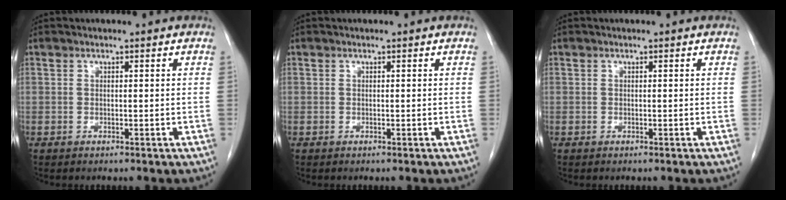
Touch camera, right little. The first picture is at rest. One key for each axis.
{"total": 0.0}
{"total": 0.0}